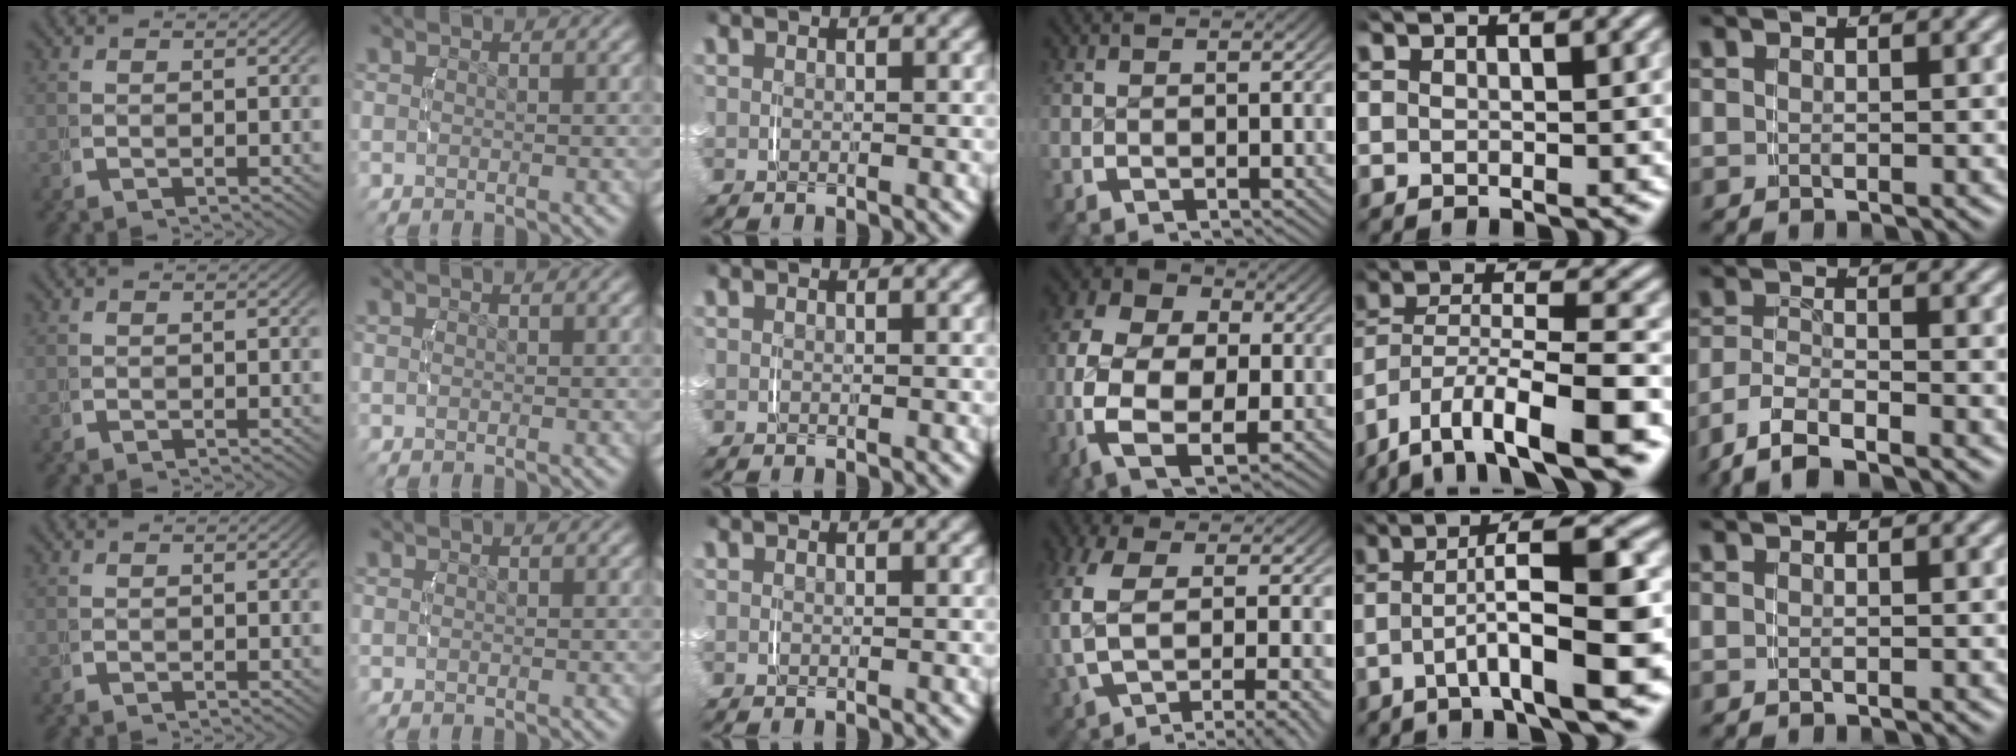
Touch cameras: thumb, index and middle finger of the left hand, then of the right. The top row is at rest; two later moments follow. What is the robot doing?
{"motion": "lift_and_place", "object": "backpack"}